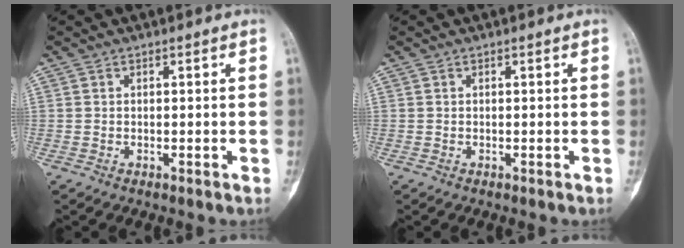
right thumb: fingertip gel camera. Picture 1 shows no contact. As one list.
[{"total": 0.0}]